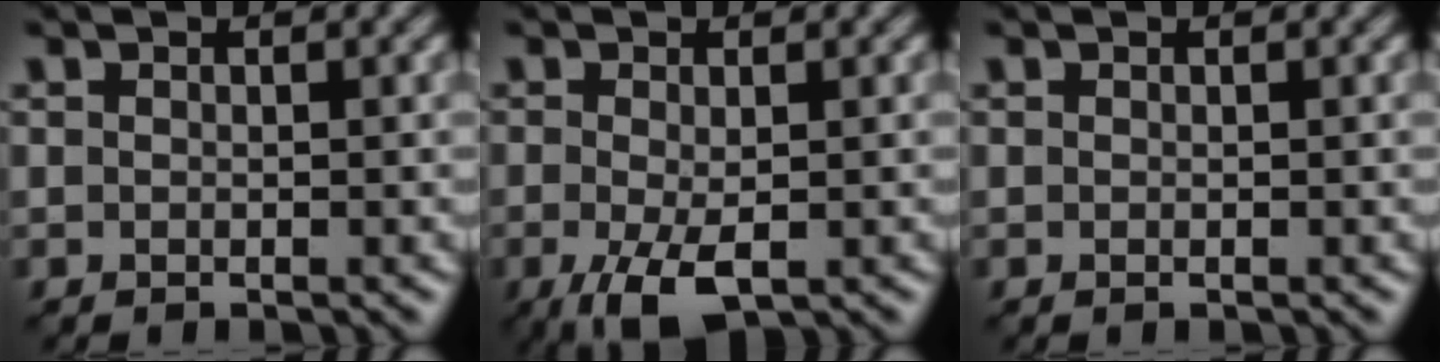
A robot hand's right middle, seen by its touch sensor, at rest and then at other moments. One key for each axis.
{"total": 4.8, "fx": -2.0, "fy": 2.1, "fz": 3.8, "tx": -0.087, "ty": -0.011, "tz": -0.028}
{"total": 0.0}